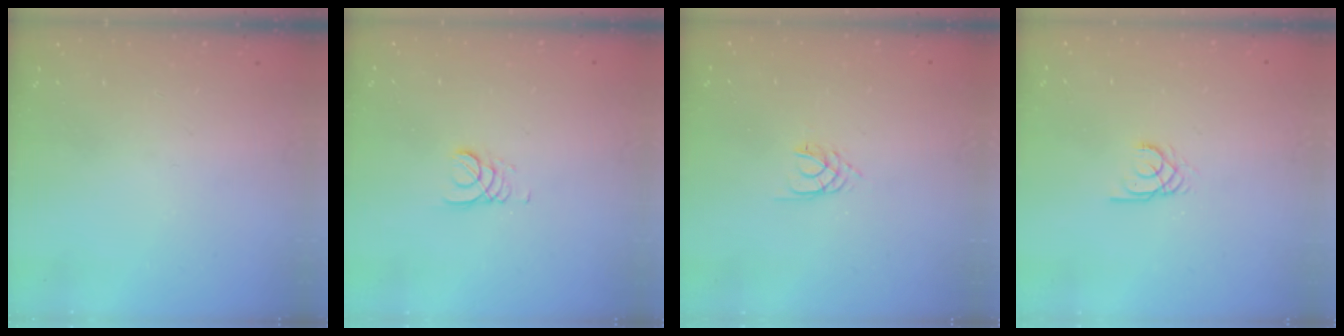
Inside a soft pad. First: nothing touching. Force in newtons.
{"total": 2.2, "press": 2.2, "slide": 0.3}
{"total": 2.1, "press": 2.1, "slide": 0.3}
{"total": 2.0, "press": 2.0, "slide": 0.2}